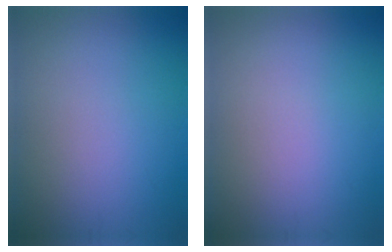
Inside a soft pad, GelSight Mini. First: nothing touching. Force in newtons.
{"total": 0.0}